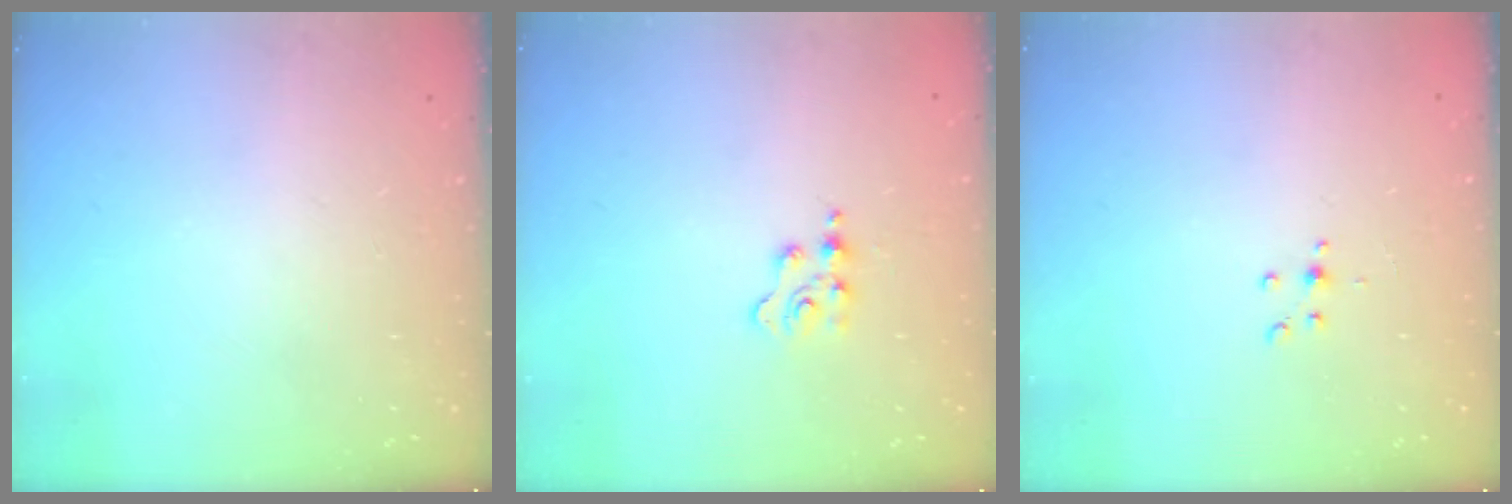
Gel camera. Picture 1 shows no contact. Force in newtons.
{"total": 2.3, "press": 2.3, "slide": 0.3}
{"total": 4.0, "press": 3.9, "slide": 0.9}